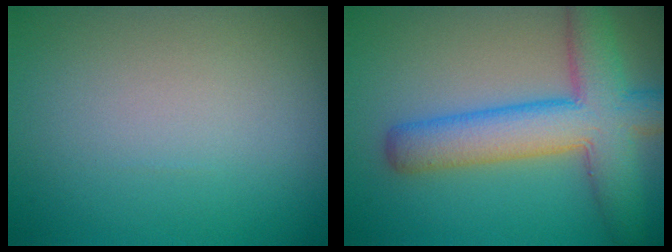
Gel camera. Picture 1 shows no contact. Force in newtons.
{"total": 7.9, "press": 7.9, "slide": 0.3}